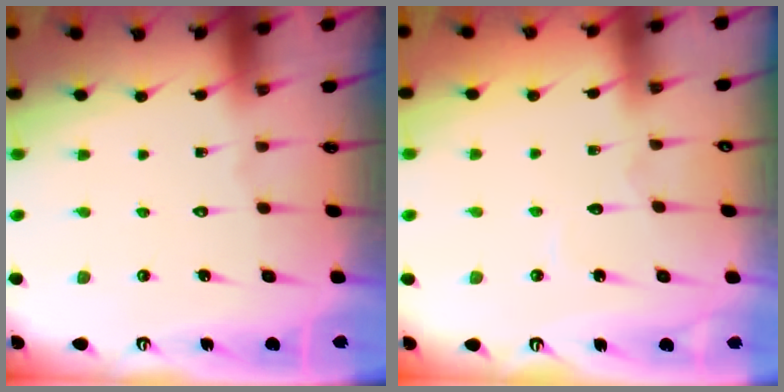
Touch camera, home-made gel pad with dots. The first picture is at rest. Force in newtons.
{"total": 2.8, "press": 2.8, "slide": 0.0}